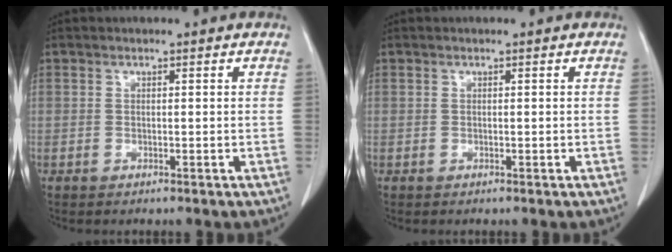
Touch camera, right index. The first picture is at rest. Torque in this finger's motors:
{"motor_torque": [0.00, 0.00, 0.00, 0.00]}